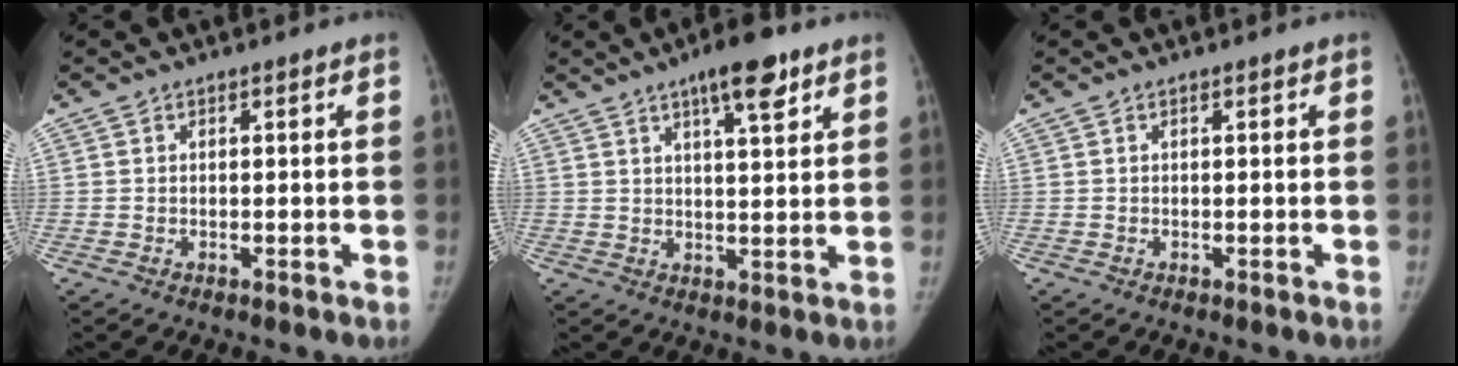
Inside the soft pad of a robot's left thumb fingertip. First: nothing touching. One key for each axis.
{"total": 8.4, "fx": 5.0, "fy": 2.4, "fz": 6.3, "tx": -0.080, "ty": -0.024, "tz": 0.075}
{"total": 0.0}